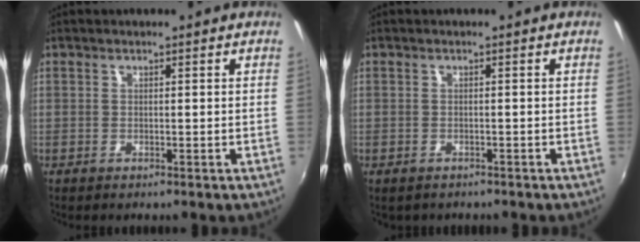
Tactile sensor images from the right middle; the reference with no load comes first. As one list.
[{"total": 1.5, "force": [-1.1, 0.9, 0.4], "torque": [-0.013, -0.007, -0.015]}]